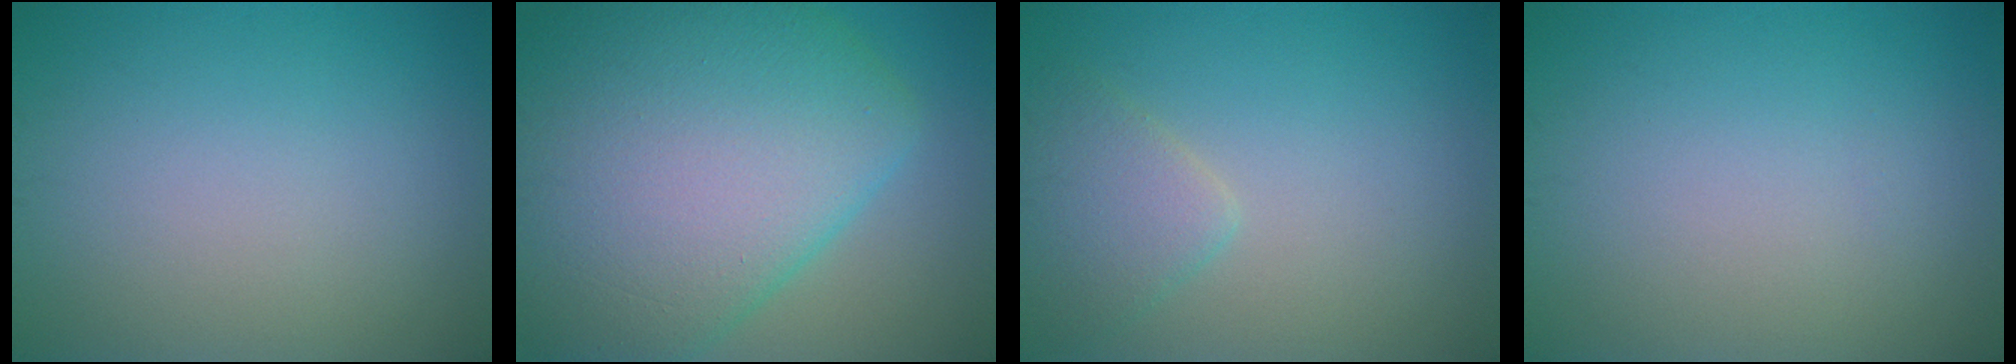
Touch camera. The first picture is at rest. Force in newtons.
{"total": 14.7, "press": 14.7, "slide": 0.4}
{"total": 2.6, "press": 2.6, "slide": 0.2}
{"total": 0.0}